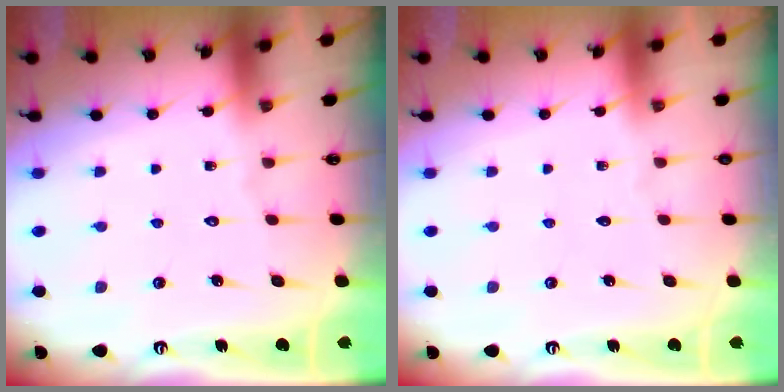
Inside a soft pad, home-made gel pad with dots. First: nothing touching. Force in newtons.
{"total": 0.0}